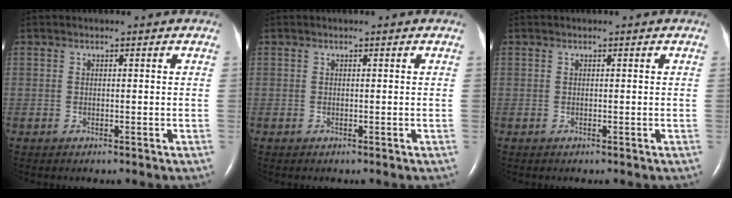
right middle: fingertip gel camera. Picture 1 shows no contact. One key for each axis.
{"total": 0.0}
{"total": 0.0}